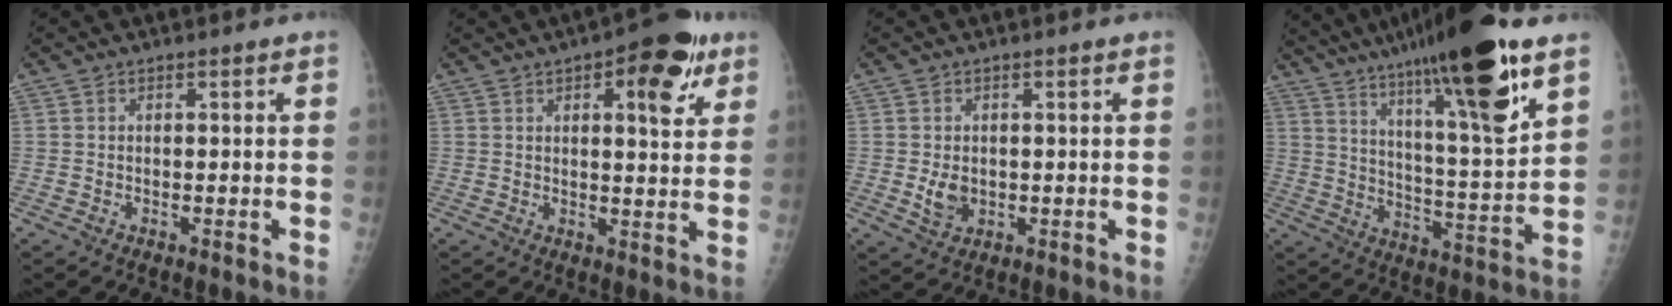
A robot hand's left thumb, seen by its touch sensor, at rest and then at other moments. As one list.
[{"total": 11.9, "force": [5.7, 4.5, 9.4], "torque": [-0.092, -0.014, 0.069]}, {"total": 3.6, "force": [-0.1, 2.7, 2.4], "torque": [-0.034, -0.005, 0.007]}, {"total": 24.4, "force": [15.3, 2.9, 18.7], "torque": [-0.290, -0.051, 0.251]}]